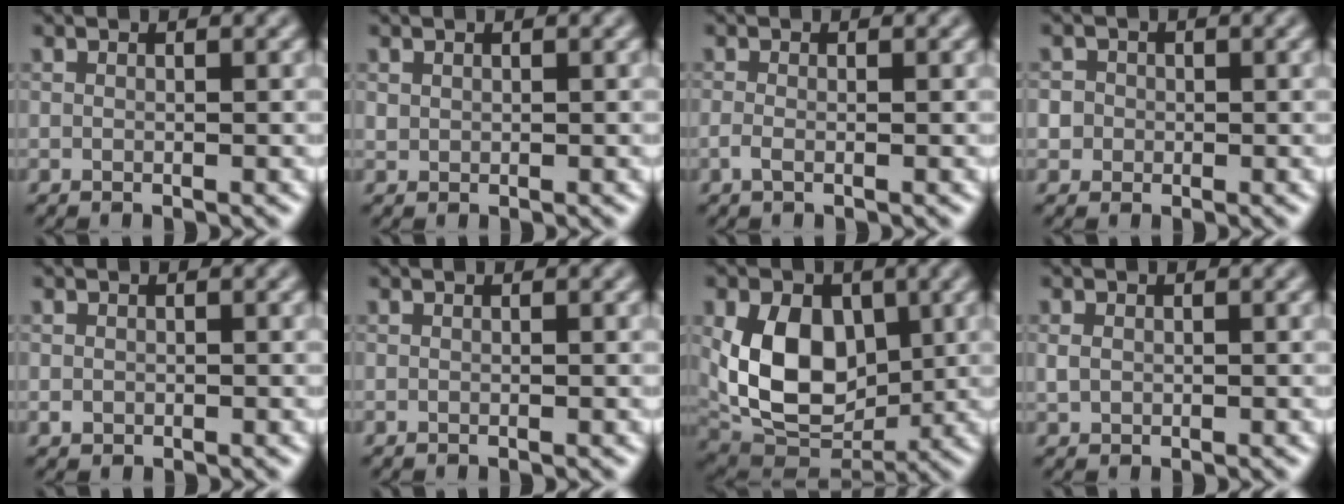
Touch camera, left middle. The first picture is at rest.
{"total": 0.6, "force": [0.3, 0.5, 0.1], "torque": [-0.001, -0.003, 0.010]}
{"total": 1.0, "force": [-0.4, 0.4, 0.8], "torque": [-0.021, -0.002, -0.010]}
{"total": 3.0, "force": [0.3, 2.8, 1.0], "torque": [-0.002, 0.020, -0.009]}
{"total": 0.7, "force": [-0.1, 0.6, 0.2], "torque": [0.002, -0.004, -0.002]}
{"total": 0.0}
{"total": 9.3, "force": [1.0, 6.5, 6.6], "torque": [-0.130, -0.013, 0.019]}
{"total": 1.1, "force": [0.1, 0.9, 0.6], "torque": [-0.013, 0.000, 0.003]}